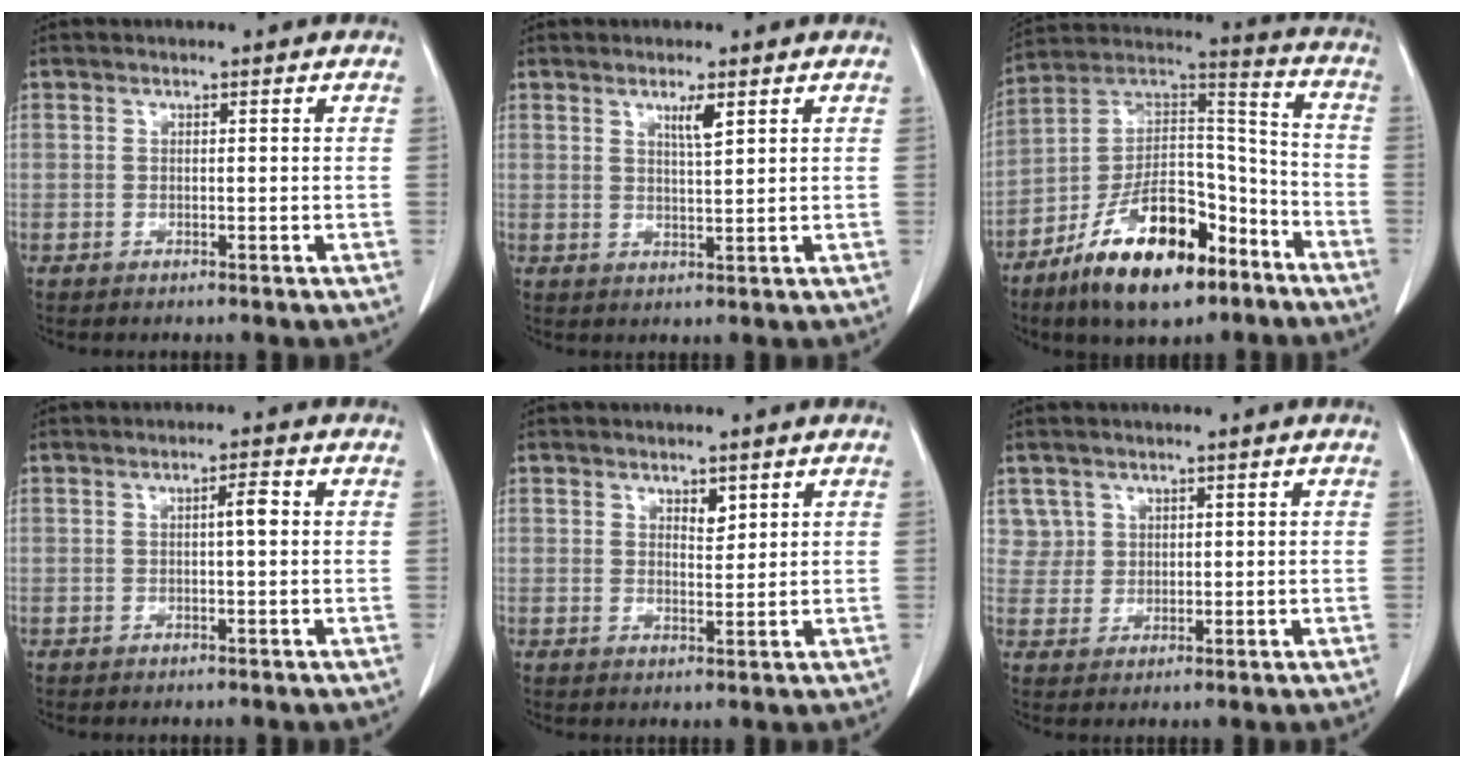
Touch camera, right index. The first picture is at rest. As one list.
[{"total": 2.7, "force": [1.5, 0.1, 2.2], "torque": [-0.041, -0.005, 0.028]}, {"total": 19.6, "force": [-11.9, 7.4, 13.7], "torque": [-0.246, 0.017, -0.204]}, {"total": 2.2, "force": [0.2, 0.2, 2.2], "torque": [-0.034, 0.004, 0.003]}, {"total": 2.1, "force": [1.3, 0.9, 1.3], "torque": [-0.020, -0.005, 0.024]}, {"total": 3.6, "force": [2.0, 2.9, -0.4], "torque": [0.022, 0.004, 0.038]}]